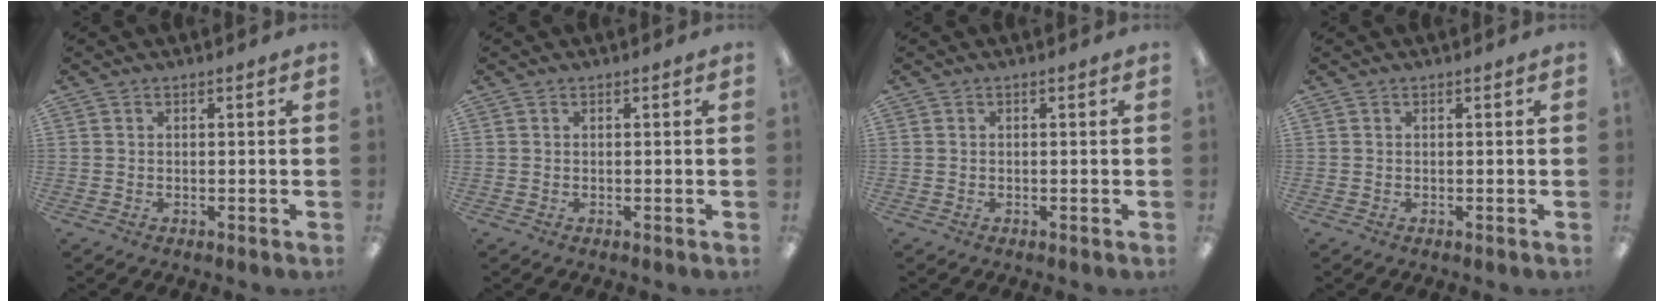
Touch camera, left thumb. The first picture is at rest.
{"total": 0.0}
{"total": 0.0}
{"total": 0.0}